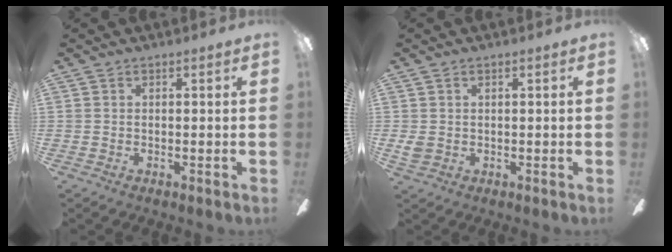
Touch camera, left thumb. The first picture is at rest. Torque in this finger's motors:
{"motor_torque": [-0.04, 0.12, 0.06, -0.17, 0.00]}